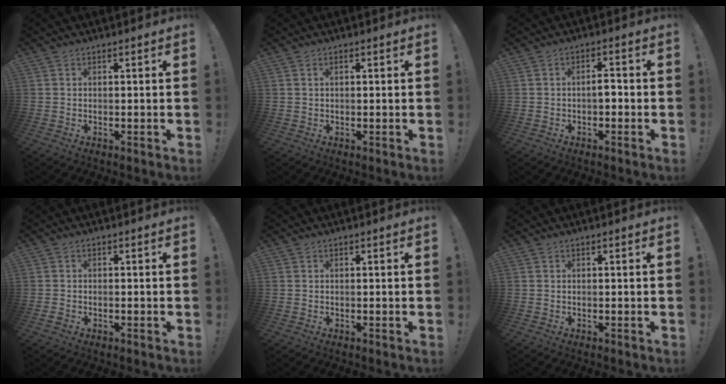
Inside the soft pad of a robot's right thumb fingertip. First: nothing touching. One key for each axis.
{"total": 1.0, "fx": 0.3, "fy": 0.3, "fz": 0.9, "tx": -0.019, "ty": 0.004, "tz": 0.005}
{"total": 3.3, "fx": -1.0, "fy": 1.5, "fz": 2.7, "tx": -0.039, "ty": 0.003, "tz": -0.021}
{"total": 1.3, "fx": -0.8, "fy": 0.7, "fz": 0.7, "tx": -0.011, "ty": 0.004, "tz": -0.014}
{"total": 0.0}
{"total": 0.0}